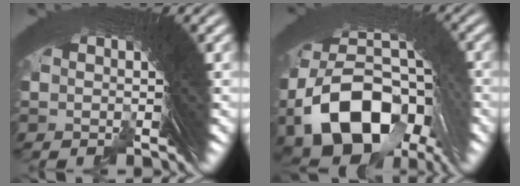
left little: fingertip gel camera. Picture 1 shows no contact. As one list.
[{"total": 12.9, "force": [-0.6, 8.1, 10.0], "torque": [-0.195, -0.031, 0.000]}]